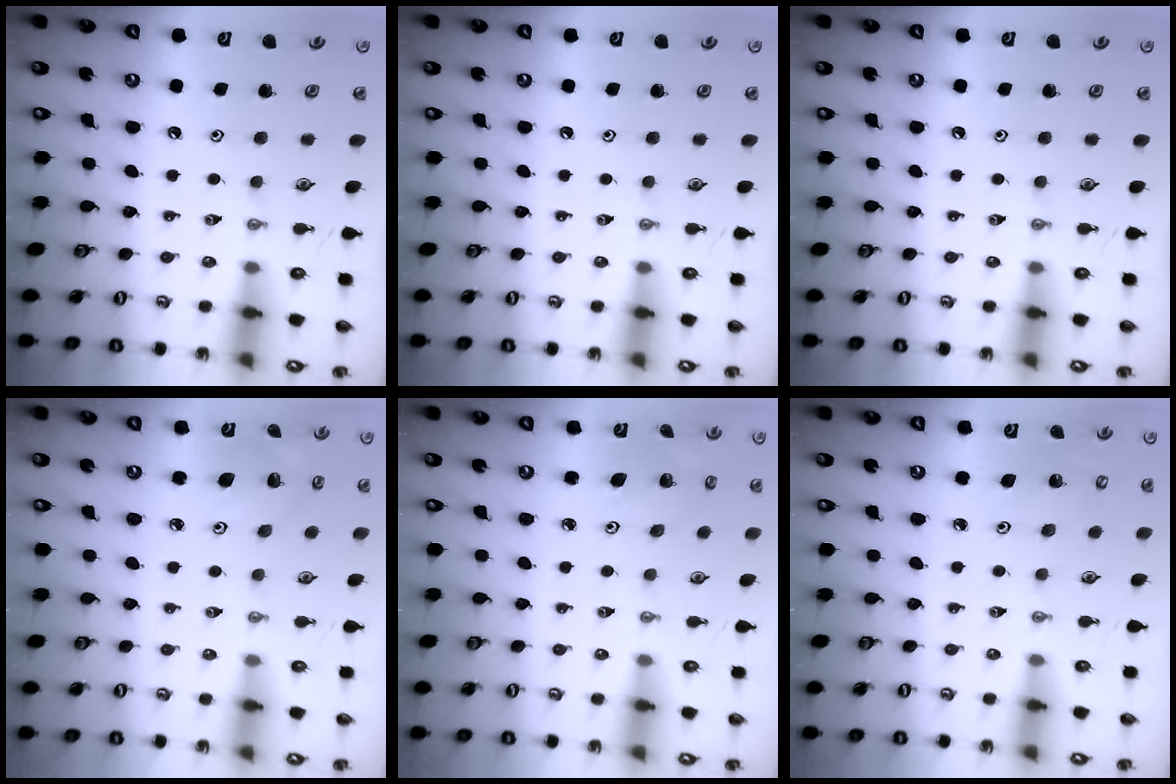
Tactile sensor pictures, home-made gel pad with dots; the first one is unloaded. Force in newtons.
{"total": 0.0}
{"total": 0.0}
{"total": 5.7, "press": 5.5, "slide": 1.5}
{"total": 2.7, "press": 2.7, "slide": 0.1}
{"total": 3.1, "press": 3.1, "slide": 0.4}